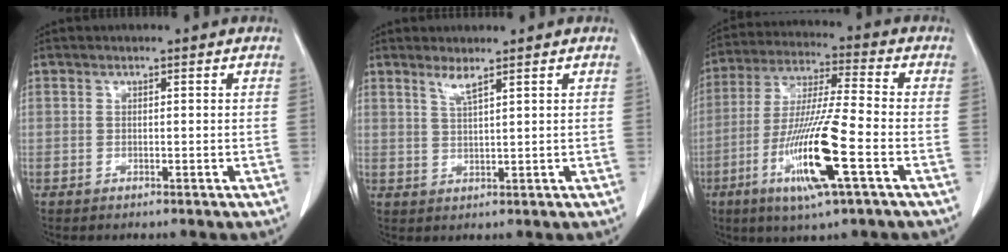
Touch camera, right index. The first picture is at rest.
{"total": 2.2, "force": [1.6, -0.2, 1.6], "torque": [-0.034, -0.007, 0.035]}
{"total": 15.1, "force": [-5.5, 0.3, 14.0], "torque": [-0.282, -0.023, -0.104]}